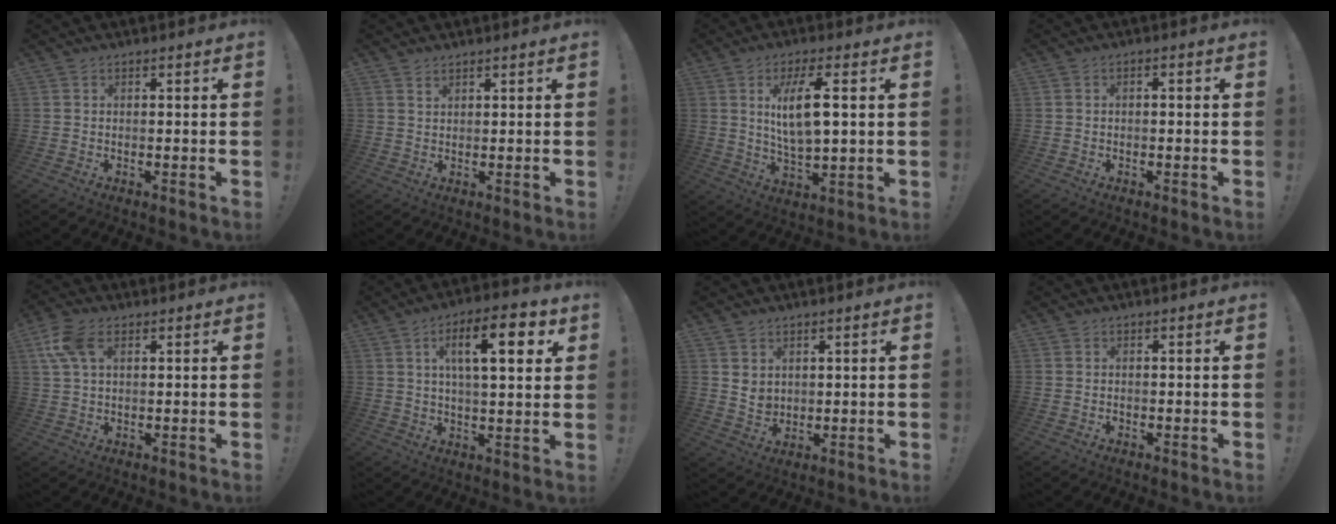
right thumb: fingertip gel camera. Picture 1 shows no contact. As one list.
[{"total": 1.4, "force": [1.2, 0.4, 0.5], "torque": [-0.010, -0.005, 0.022]}, {"total": 11.3, "force": [3.0, 3.6, 10.3], "torque": [-0.175, -0.009, 0.045]}, {"total": 1.5, "force": [-1.3, 0.4, 0.7], "torque": [-0.010, 0.006, -0.022]}, {"total": 8.6, "force": [3.2, 4.8, 6.4], "torque": [-0.135, 0.005, 0.064]}, {"total": 14.7, "force": [4.9, 4.9, 12.9], "torque": [-0.200, 0.001, 0.070]}, {"total": 4.3, "force": [2.4, 3.4, 1.2], "torque": [-0.018, -0.014, 0.045]}, {"total": 0.5, "force": [-0.4, 0.3, 0.0], "torque": [0.001, 0.002, -0.009]}]